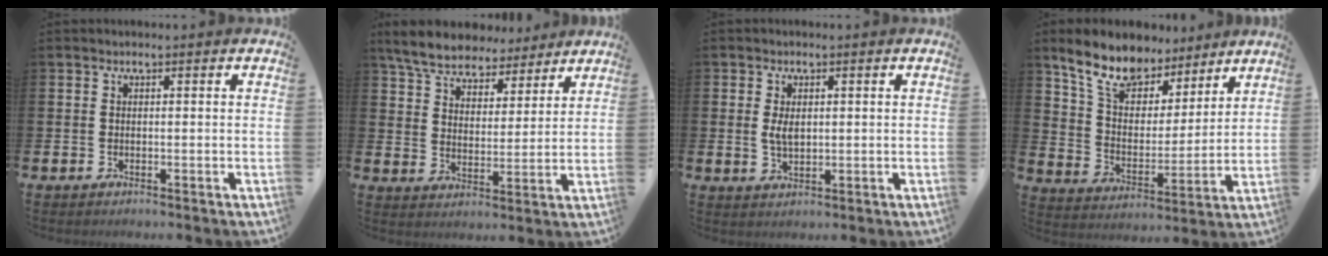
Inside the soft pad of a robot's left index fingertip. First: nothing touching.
{"total": 7.2, "force": [6.7, 2.4, 1.5], "torque": [-0.067, -0.030, 0.122]}
{"total": 3.0, "force": [0.7, 1.7, 2.4], "torque": [-0.038, 0.003, 0.010]}
{"total": 10.2, "force": [8.8, 4.4, 2.7], "torque": [-0.100, -0.050, 0.162]}